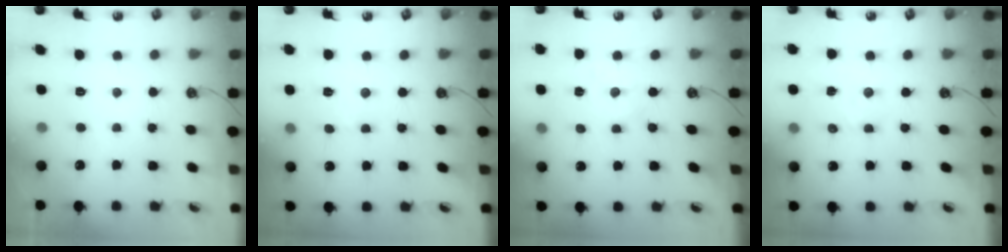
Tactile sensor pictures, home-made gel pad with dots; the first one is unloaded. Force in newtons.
{"total": 2.8, "press": 2.8, "slide": 0.5}
{"total": 0.7, "press": 0.7, "slide": 0.2}
{"total": 2.9, "press": 2.9, "slide": 0.3}